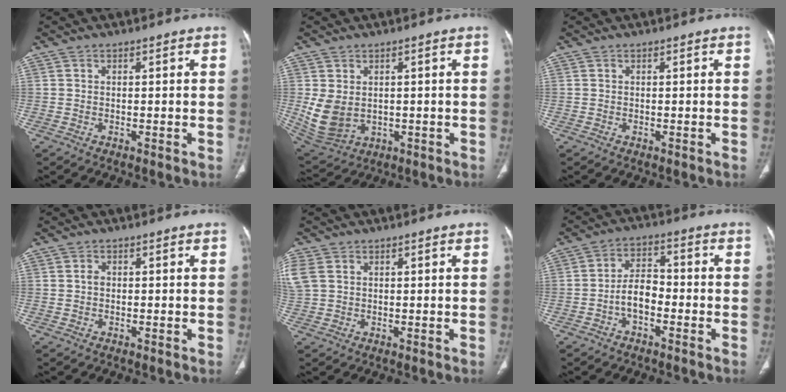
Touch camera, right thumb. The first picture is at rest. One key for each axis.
{"total": 7.9, "fx": 0.4, "fy": 6.0, "fz": 5.2, "tx": -0.102, "ty": -0.009, "tz": 0.035}
{"total": 0.0}
{"total": 1.0, "fx": 0.1, "fy": 0.9, "fz": 0.6, "tx": -0.007, "ty": 0.003, "tz": 0.000}
{"total": 5.9, "fx": 1.8, "fy": 4.5, "fz": 3.5, "tx": -0.108, "ty": 0.014, "tz": 0.047}
{"total": 7.1, "fx": -2.3, "fy": 4.2, "fz": 5.2, "tx": -0.084, "ty": 0.029, "tz": -0.049}